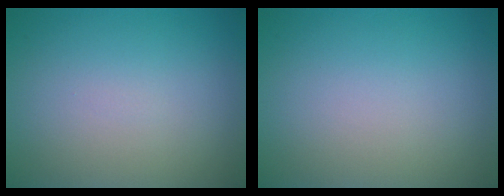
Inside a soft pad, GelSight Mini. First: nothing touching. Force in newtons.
{"total": 0.0}